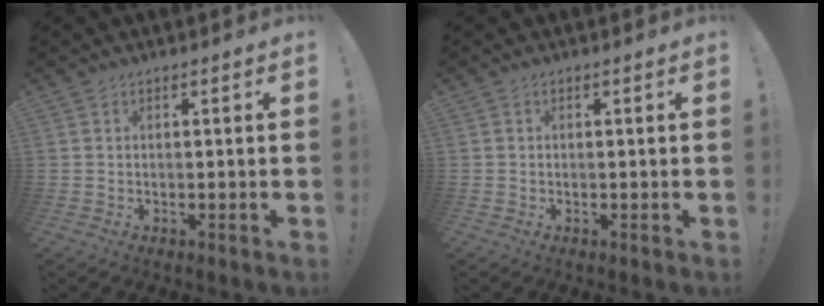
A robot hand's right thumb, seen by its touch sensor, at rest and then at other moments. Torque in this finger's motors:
{"motor_torque": [-0.21, -0.09, 0.12, -0.05, -0.03]}